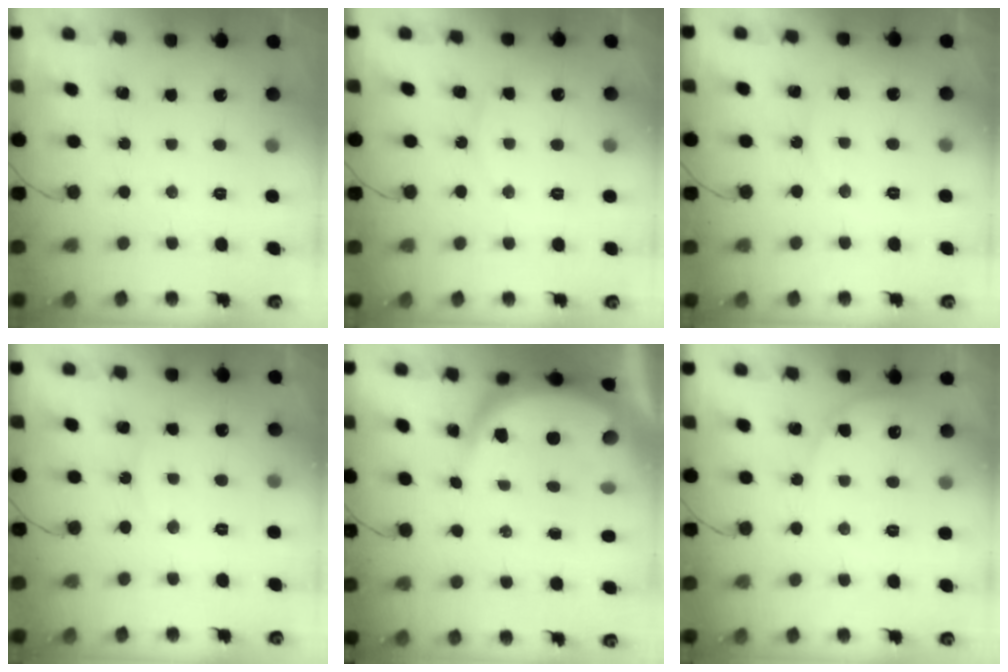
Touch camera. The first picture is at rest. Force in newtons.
{"total": 8.4, "press": 8.3, "slide": 0.8}
{"total": 4.6, "press": 4.5, "slide": 0.5}
{"total": 5.9, "press": 5.9, "slide": 0.7}
{"total": 10.0, "press": 9.9, "slide": 1.2}
{"total": 4.3, "press": 4.3, "slide": 0.5}